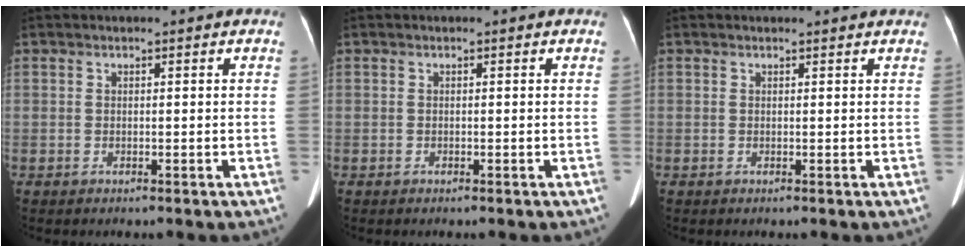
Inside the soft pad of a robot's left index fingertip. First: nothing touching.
{"total": 0.0}
{"total": 1.4, "force": [1.4, 0.5, 0.1], "torque": [-0.012, 0.014, 0.012]}